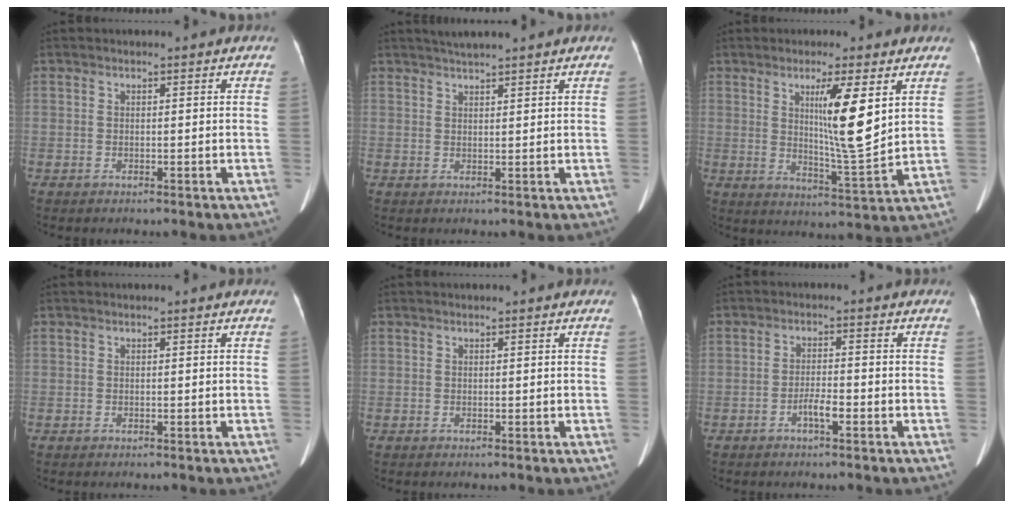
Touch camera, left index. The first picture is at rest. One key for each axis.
{"total": 4.2, "fx": 3.7, "fy": -0.1, "fz": 1.9, "tx": -0.028, "ty": 0.025, "tz": 0.059}
{"total": 9.1, "fx": 3.2, "fy": 0.1, "fz": 8.6, "tx": -0.144, "ty": -0.020, "tz": 0.054}
{"total": 0.0}
{"total": 0.0}
{"total": 2.8, "fx": -1.6, "fy": 0.4, "fz": 2.2, "tx": -0.040, "ty": 0.001, "tz": -0.029}